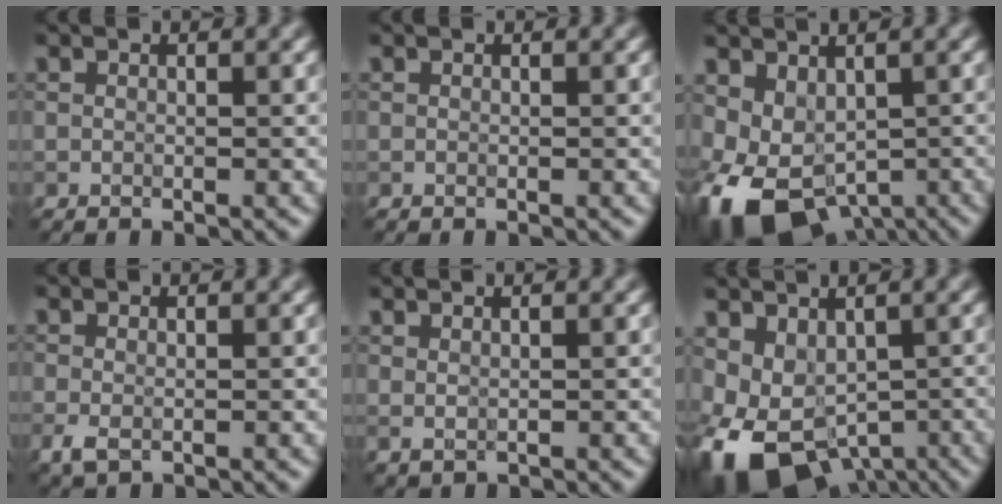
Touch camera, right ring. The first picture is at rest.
{"total": 0.0}
{"total": 8.3, "force": [-3.5, 5.4, 5.2], "torque": [-0.097, -0.018, -0.049]}
{"total": 1.7, "force": [-0.4, 1.0, 1.2], "torque": [-0.032, -0.006, -0.009]}
{"total": 0.8, "force": [0.7, 0.2, 0.3], "torque": [-0.008, 0.001, 0.018]}
{"total": 9.9, "force": [-4.5, 6.5, 5.8], "torque": [-0.107, -0.032, -0.051]}